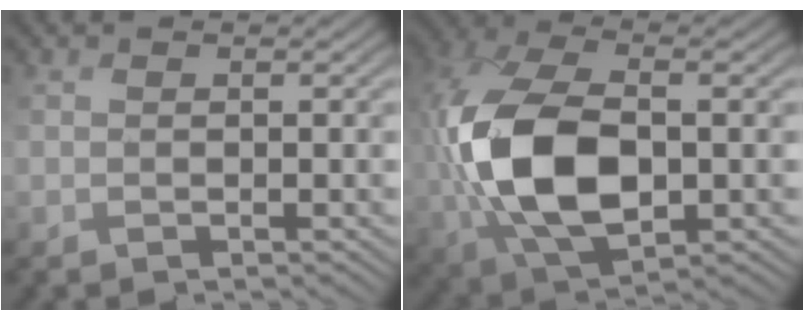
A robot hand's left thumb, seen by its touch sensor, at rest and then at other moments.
{"total": 13.8, "force": [0.0, 7.6, 11.5], "torque": [-0.271, 0.005, 0.005]}